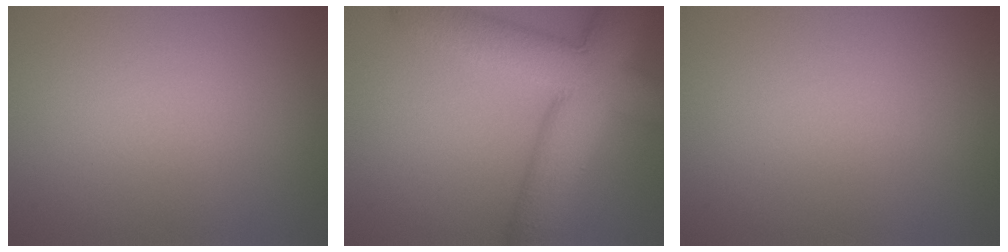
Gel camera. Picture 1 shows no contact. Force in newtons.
{"total": 10.8, "press": 10.7, "slide": 0.8}
{"total": 0.0}